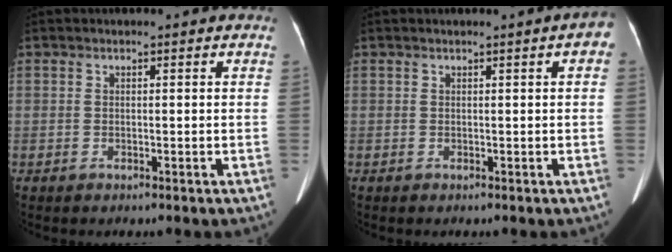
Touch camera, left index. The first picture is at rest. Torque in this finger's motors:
{"motor_torque": [0.54, -0.65, 0.31, 0.04]}